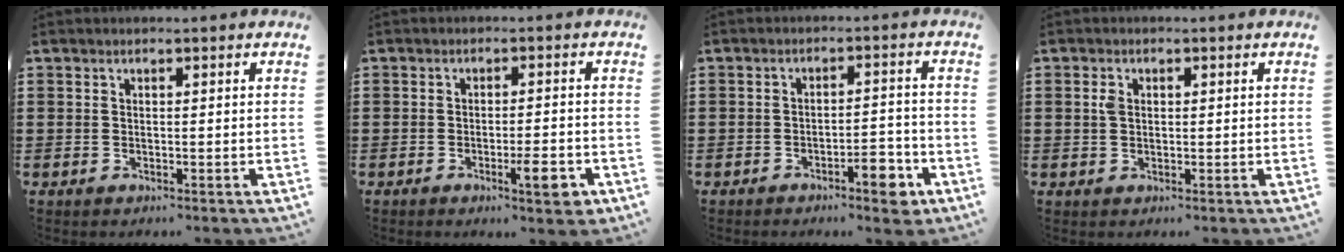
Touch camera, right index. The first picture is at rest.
{"total": 5.0, "force": [-2.4, 0.8, 4.3], "torque": [-0.072, -0.005, -0.040]}
{"total": 5.3, "force": [-3.4, 1.4, 3.8], "torque": [-0.059, 0.008, -0.057]}
{"total": 1.8, "force": [0.3, 1.1, 1.4], "torque": [-0.030, 0.007, 0.005]}